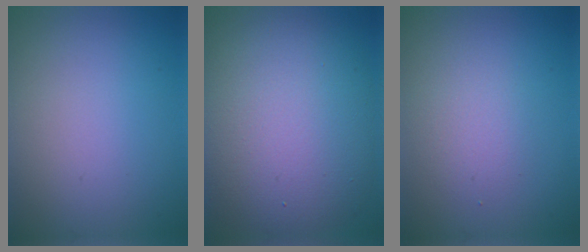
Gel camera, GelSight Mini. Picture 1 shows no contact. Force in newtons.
{"total": 12.0, "press": 12.0, "slide": 0.5}
{"total": 2.0, "press": 2.0, "slide": 0.2}